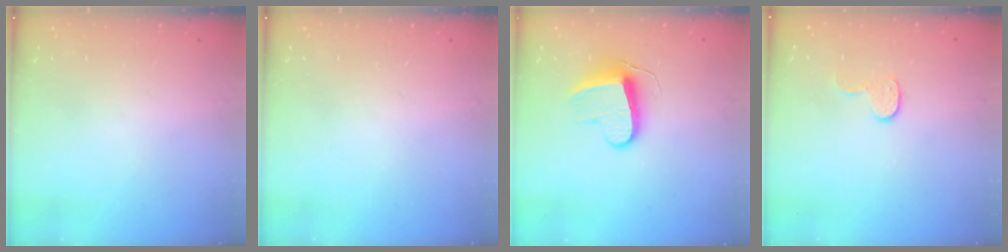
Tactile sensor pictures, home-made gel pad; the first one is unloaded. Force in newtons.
{"total": 0.0}
{"total": 9.9, "press": 9.8, "slide": 0.6}
{"total": 6.1, "press": 6.1, "slide": 0.2}